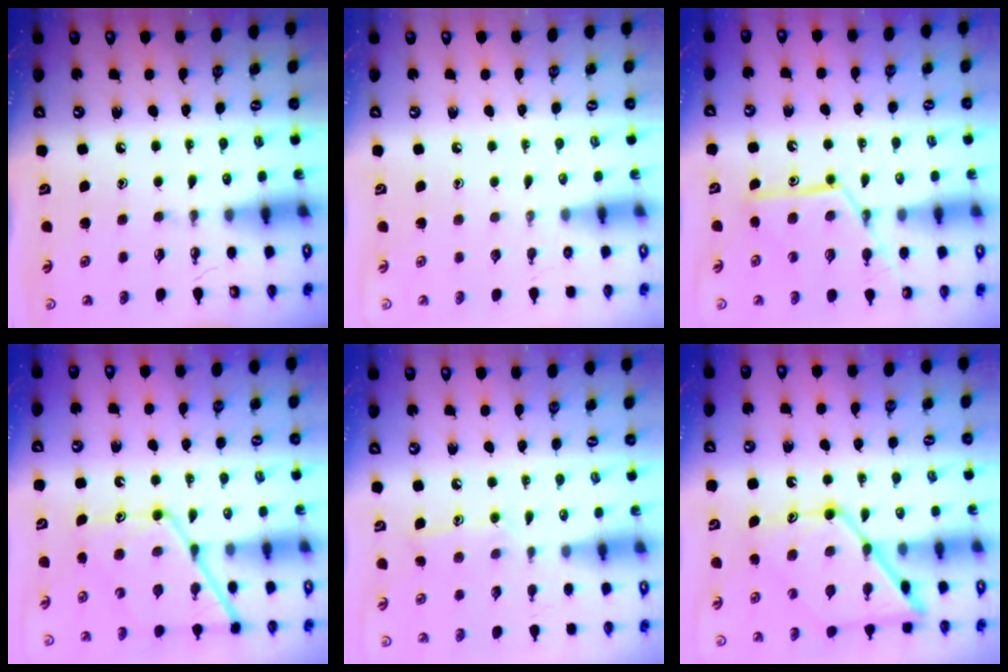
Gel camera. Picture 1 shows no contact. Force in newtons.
{"total": 0.0}
{"total": 14.2, "press": 14.2, "slide": 1.1}
{"total": 14.1, "press": 14.1, "slide": 1.2}
{"total": 8.3, "press": 8.3, "slide": 0.6}
{"total": 16.3, "press": 16.2, "slide": 1.5}